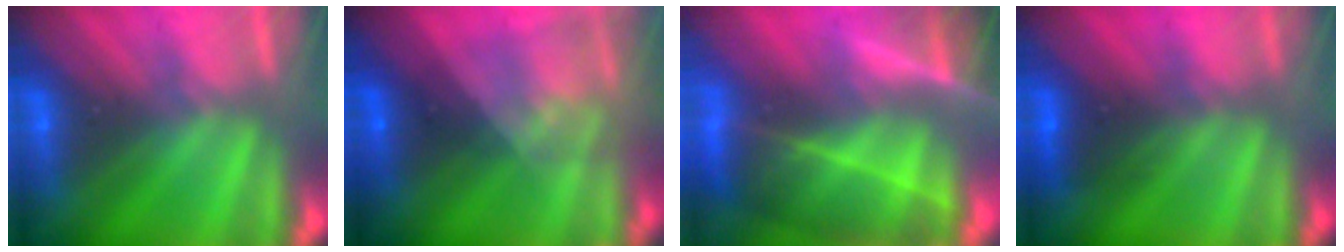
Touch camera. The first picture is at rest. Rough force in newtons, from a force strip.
{"total": 7.3}
{"total": 7.1}
{"total": 2.7}